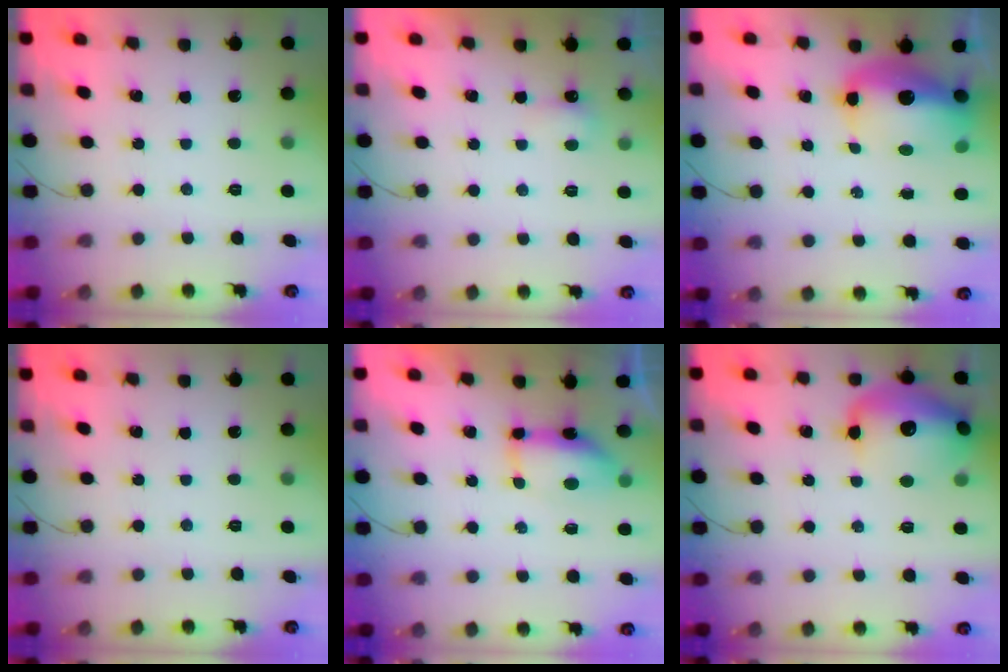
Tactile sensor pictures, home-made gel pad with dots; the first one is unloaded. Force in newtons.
{"total": 3.2, "press": 3.1, "slide": 0.8}
{"total": 14.7, "press": 14.3, "slide": 3.2}
{"total": 0.0}
{"total": 11.1, "press": 8.6, "slide": 7.1}
{"total": 16.1, "press": 15.7, "slide": 3.2}